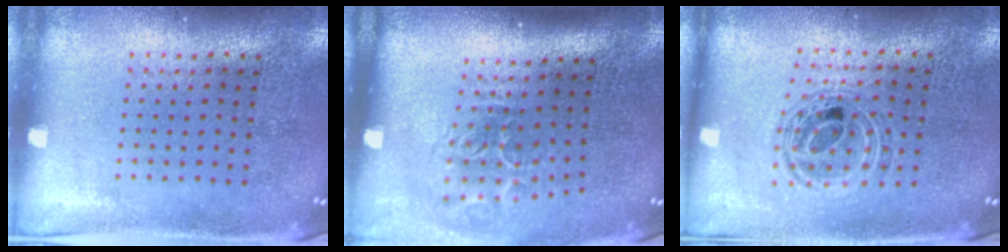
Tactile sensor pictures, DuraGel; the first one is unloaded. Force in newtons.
{"total": 2.1, "press": 1.3, "slide": 1.6}
{"total": 0.9, "press": 0.9, "slide": 0.2}